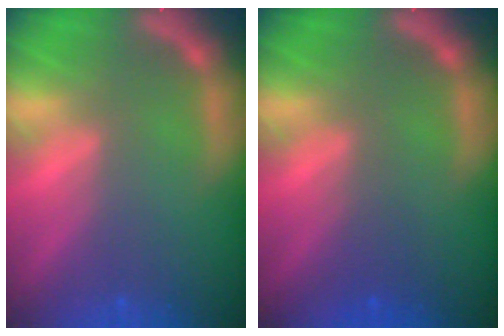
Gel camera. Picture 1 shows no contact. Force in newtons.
{"total": 1.5}